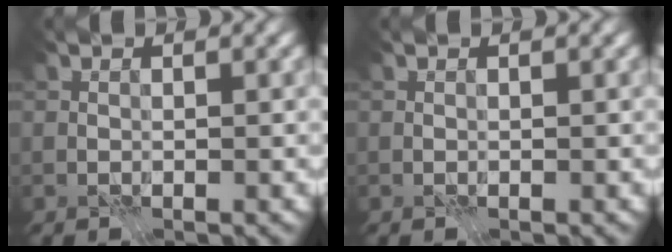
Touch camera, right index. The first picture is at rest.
{"total": 0.0}